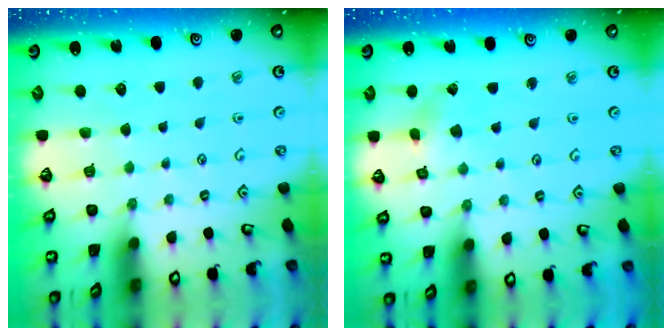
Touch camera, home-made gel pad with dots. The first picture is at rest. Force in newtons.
{"total": 2.0, "press": 2.0, "slide": 0.3}